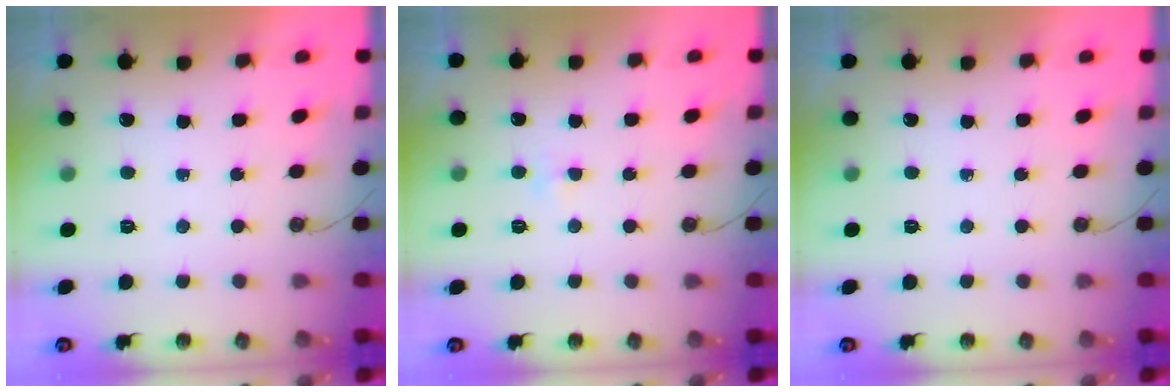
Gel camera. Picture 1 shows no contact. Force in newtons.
{"total": 2.1, "press": 2.0, "slide": 0.3}
{"total": 0.0}